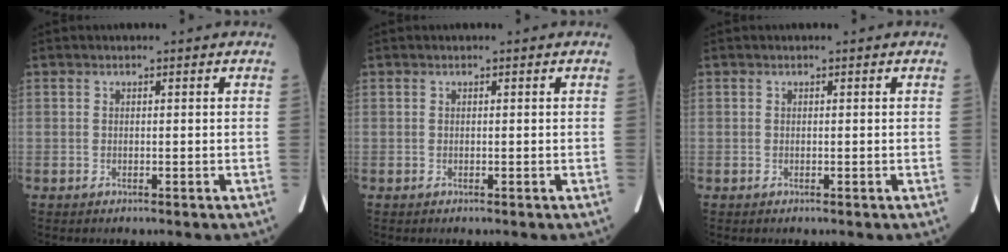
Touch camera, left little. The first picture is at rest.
{"total": 0.0}
{"total": 0.0}